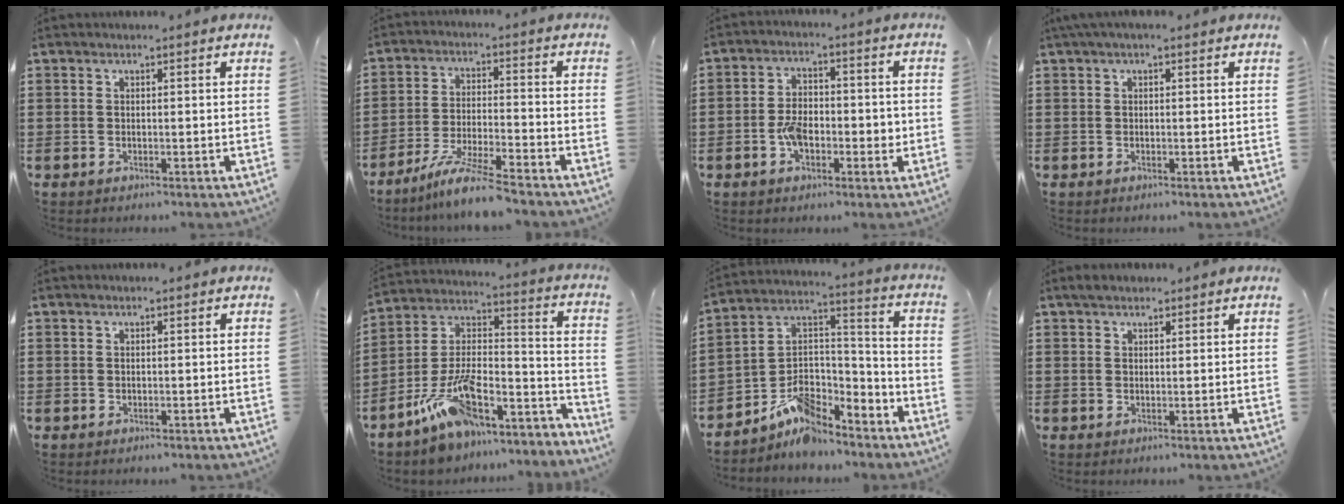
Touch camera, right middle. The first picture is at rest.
{"total": 7.9, "force": [-6.9, -0.3, 3.9], "torque": [-0.086, -0.015, -0.133]}
{"total": 5.2, "force": [-1.5, 3.2, 3.8], "torque": [-0.060, 0.009, -0.028]}
{"total": 0.9, "force": [0.2, 0.2, 0.9], "torque": [-0.017, 0.002, 0.004]}
{"total": 0.0}
{"total": 11.9, "force": [-8.0, 4.7, 7.4], "torque": [-0.144, 0.020, -0.155]}
{"total": 7.8, "force": [-6.4, 3.6, 2.5], "torque": [-0.053, 0.005, -0.126]}
{"total": 1.4, "force": [1.2, 0.8, 0.3], "torque": [-0.001, 0.002, 0.021]}